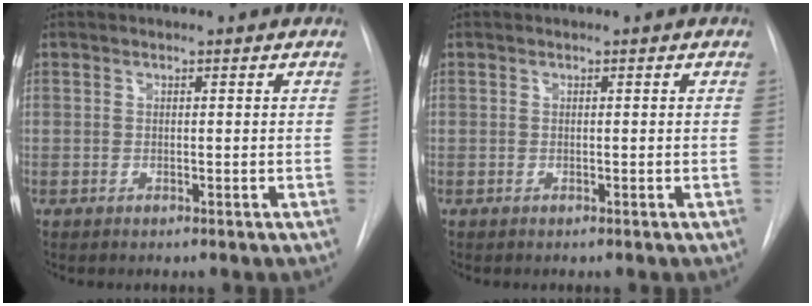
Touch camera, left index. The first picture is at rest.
{"total": 0.0}